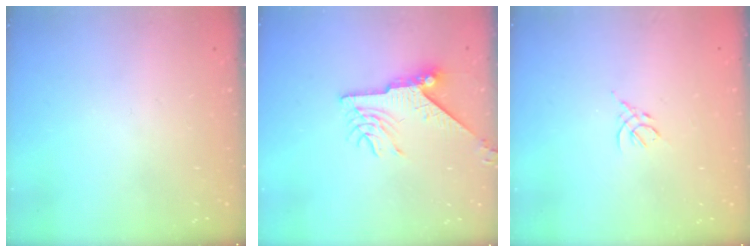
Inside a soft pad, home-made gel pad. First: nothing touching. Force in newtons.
{"total": 9.3, "press": 9.3, "slide": 0.4}
{"total": 3.0, "press": 3.0, "slide": 0.7}